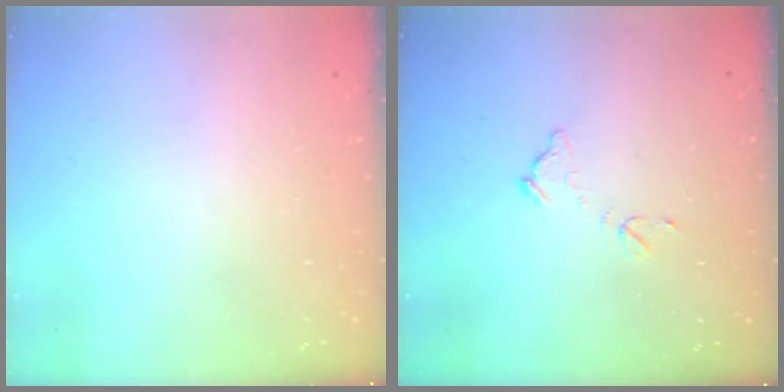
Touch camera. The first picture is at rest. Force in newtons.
{"total": 6.9, "press": 6.9, "slide": 0.4}